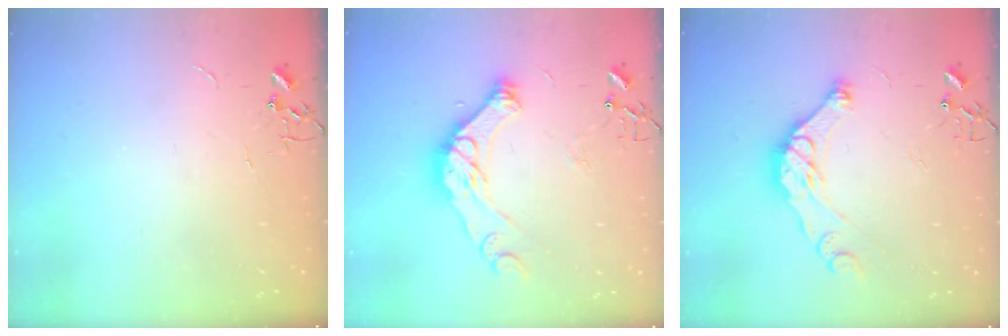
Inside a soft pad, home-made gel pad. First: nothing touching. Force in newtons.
{"total": 17.0, "press": 16.8, "slide": 2.1}
{"total": 14.4, "press": 14.3, "slide": 1.3}